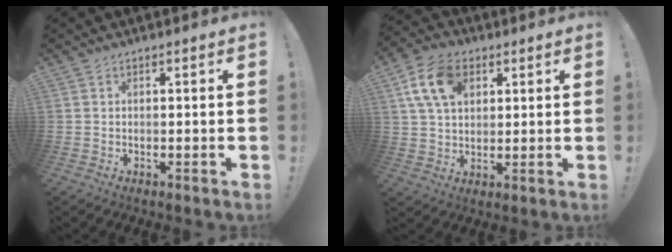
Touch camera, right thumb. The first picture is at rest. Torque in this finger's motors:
{"motor_torque": [0.33, 1.44, 0.05, 0.12, 0.23]}